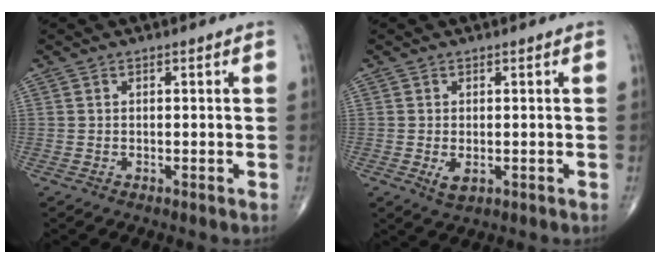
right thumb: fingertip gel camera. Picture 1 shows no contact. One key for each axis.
{"total": 2.6, "fx": -0.5, "fy": 1.4, "fz": 2.1, "tx": -0.035, "ty": -0.006, "tz": -0.004}